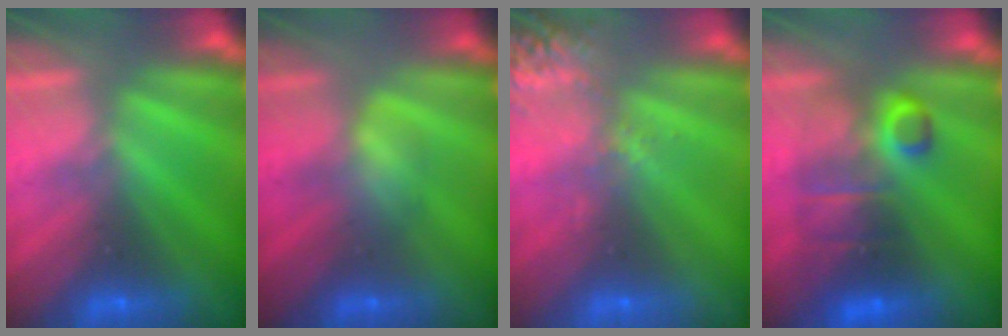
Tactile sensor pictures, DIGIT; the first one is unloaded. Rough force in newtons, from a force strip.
{"total": 2.8}
{"total": 2.6}
{"total": 7.6}